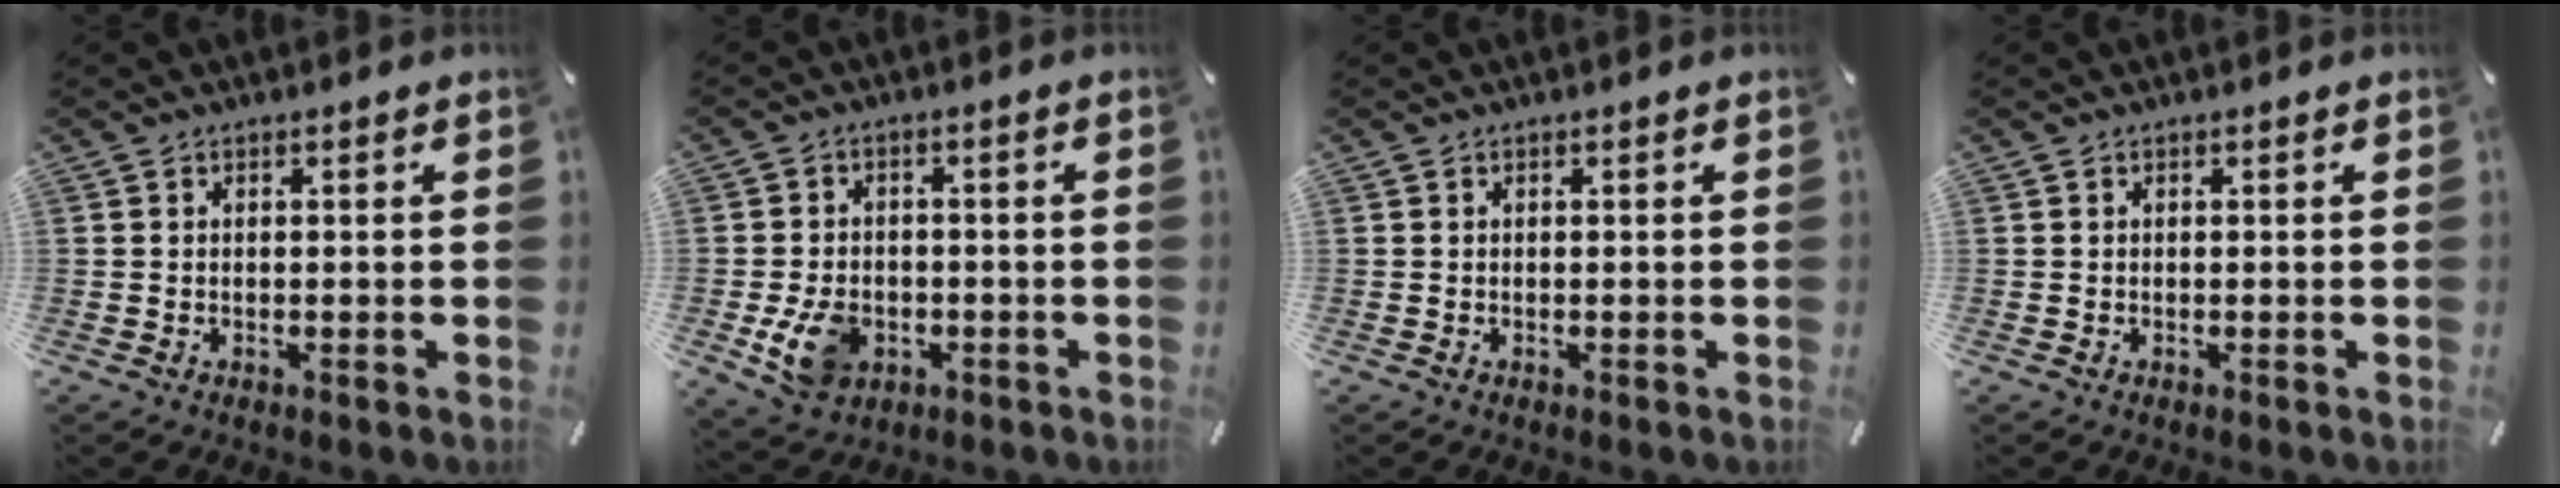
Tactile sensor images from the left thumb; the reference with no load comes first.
{"total": 8.3, "force": [-2.1, 6.5, 4.8], "torque": [-0.099, 0.003, -0.039]}
{"total": 0.0}
{"total": 0.0}